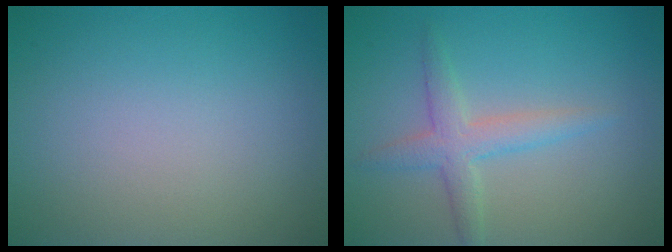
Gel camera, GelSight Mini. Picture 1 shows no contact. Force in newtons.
{"total": 2.8, "press": 2.8, "slide": 0.1}